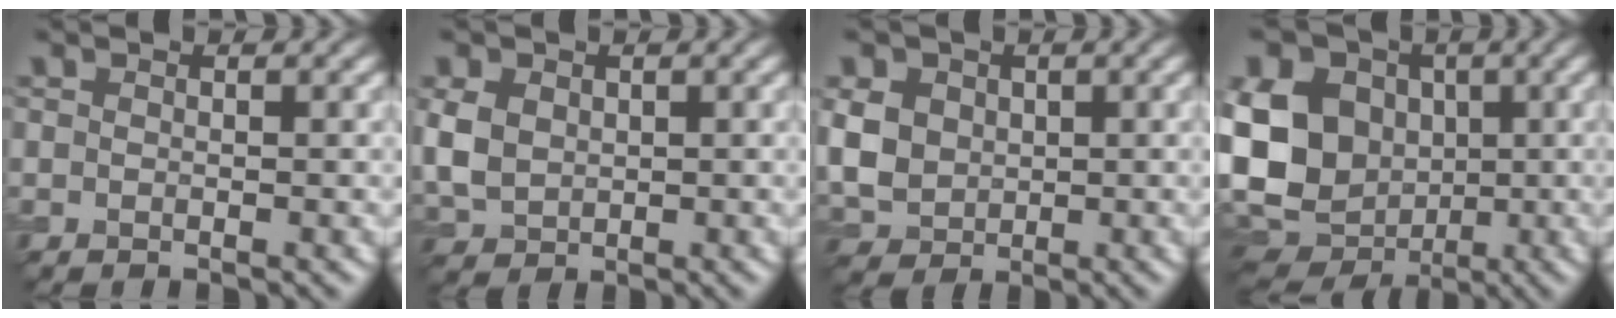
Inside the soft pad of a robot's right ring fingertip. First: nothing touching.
{"total": 2.9, "force": [0.6, 2.5, 1.3], "torque": [-0.044, 0.010, 0.020]}
{"total": 3.8, "force": [0.8, 3.4, 1.6], "torque": [-0.055, 0.013, 0.022]}
{"total": 13.5, "force": [0.3, 11.3, 7.4], "torque": [-0.172, 0.014, 0.002]}